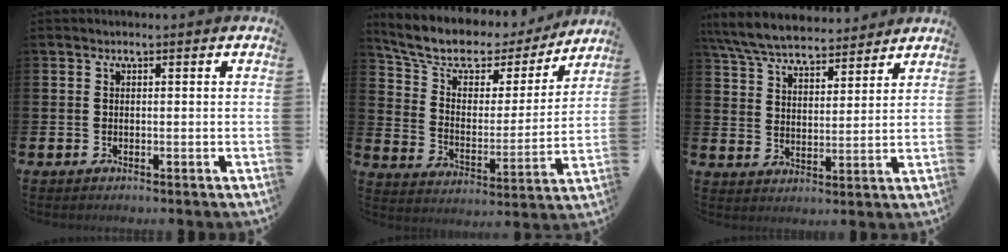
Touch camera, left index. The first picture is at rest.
{"total": 8.5, "force": [7.1, 3.8, 2.6], "torque": [-0.093, -0.049, 0.122]}
{"total": 7.5, "force": [7.1, 1.6, 1.8], "torque": [-0.067, -0.033, 0.130]}